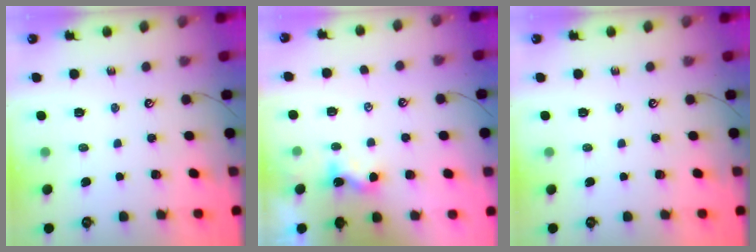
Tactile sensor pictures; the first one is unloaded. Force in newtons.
{"total": 1.9, "press": 1.9, "slide": 0.1}
{"total": 0.0}